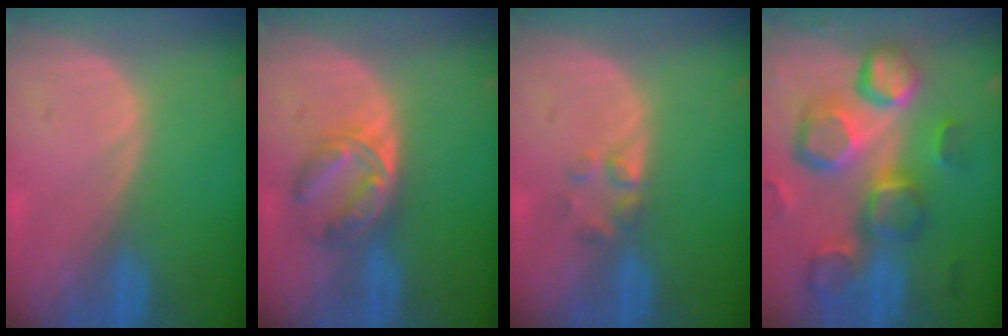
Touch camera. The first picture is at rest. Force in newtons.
{"total": 5.9, "press": 5.6, "slide": 1.9}
{"total": 2.2, "press": 2.2, "slide": 0.2}
{"total": 13.0, "press": 11.4, "slide": 6.3}